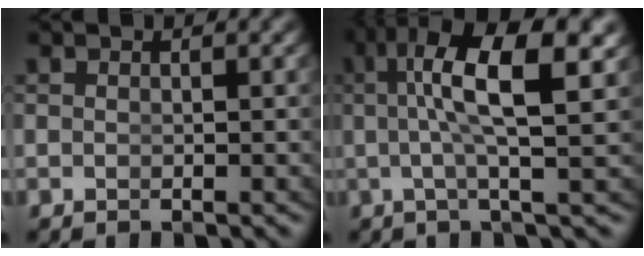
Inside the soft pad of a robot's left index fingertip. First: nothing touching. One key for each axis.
{"total": 8.8, "fx": 2.6, "fy": 2.6, "fz": 8.0, "tx": -0.142, "ty": 0.010, "tz": 0.037}